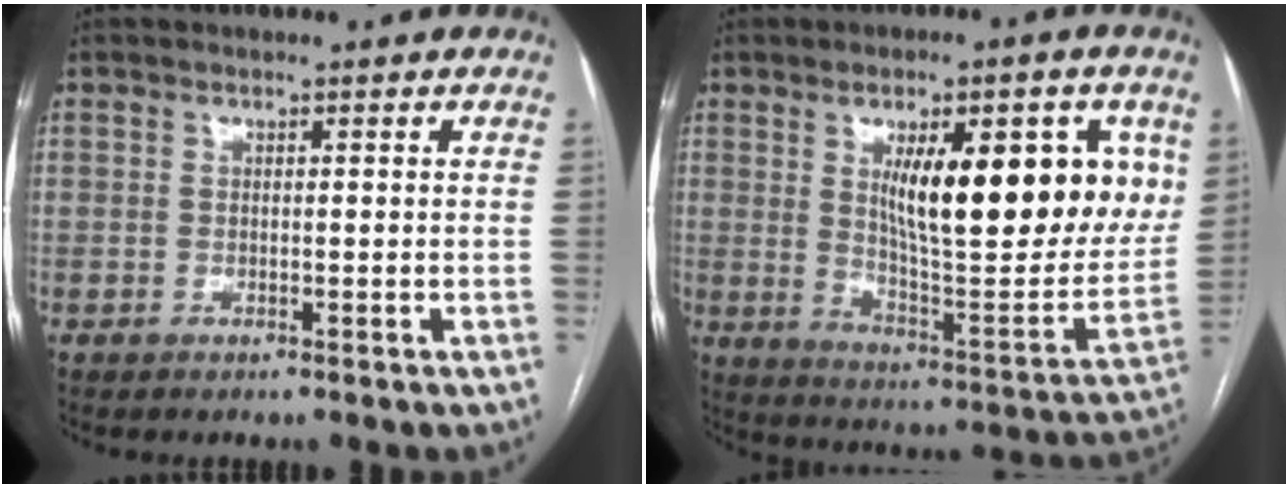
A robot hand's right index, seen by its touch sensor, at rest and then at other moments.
{"total": 21.3, "force": [6.7, 5.5, 19.5], "torque": [-0.278, -0.003, 0.108]}